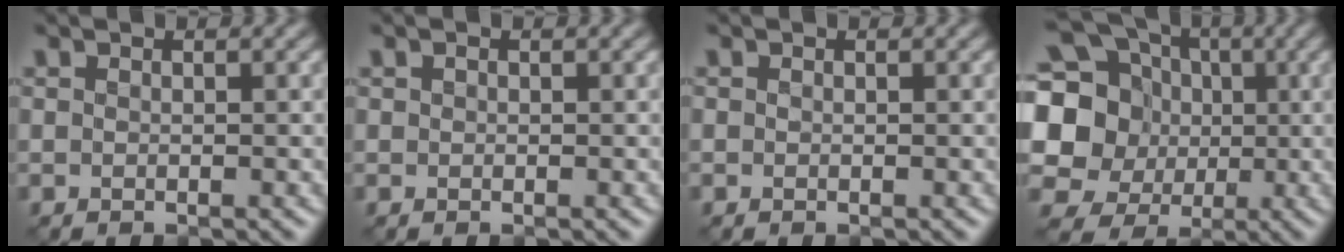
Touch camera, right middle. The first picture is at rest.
{"total": 0.0}
{"total": 0.0}
{"total": 15.3, "force": [2.0, 14.0, 6.0], "torque": [-0.189, 0.042, 0.001]}